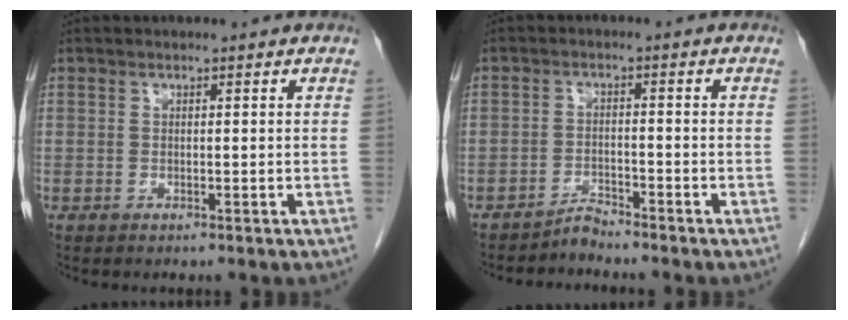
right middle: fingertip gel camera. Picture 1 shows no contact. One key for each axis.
{"total": 2.2, "fx": -2.2, "fy": -0.2, "fz": -0.1, "tx": 0.008, "ty": -0.009, "tz": -0.041}